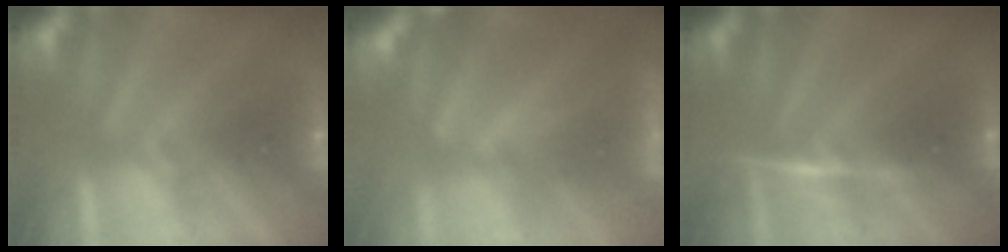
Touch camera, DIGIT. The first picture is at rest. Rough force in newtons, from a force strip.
{"total": 7.5}
{"total": 2.9}